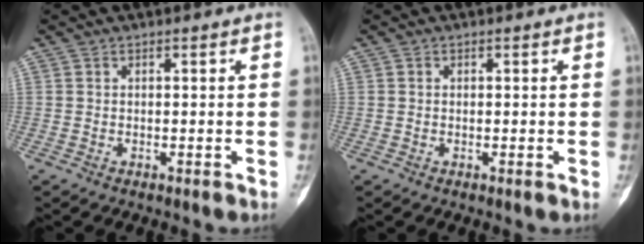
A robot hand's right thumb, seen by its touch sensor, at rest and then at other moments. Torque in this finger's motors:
{"motor_torque": [-0.24, 0.35, -0.03, 0.02, -0.01]}